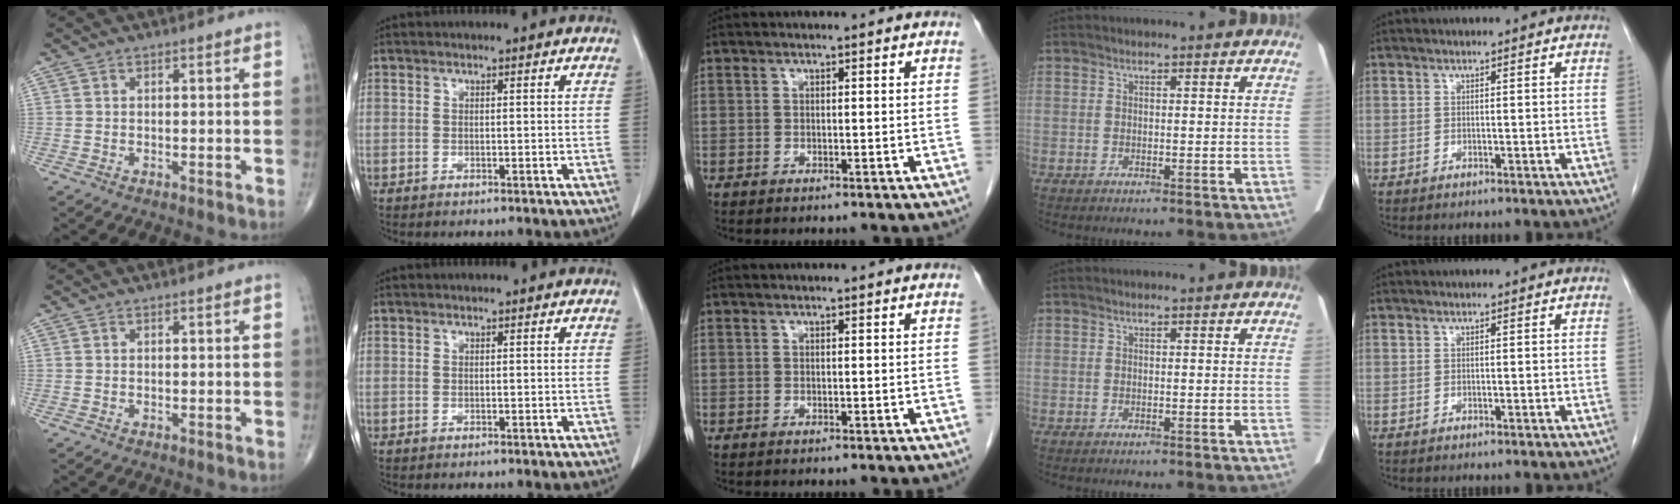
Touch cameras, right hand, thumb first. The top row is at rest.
{}